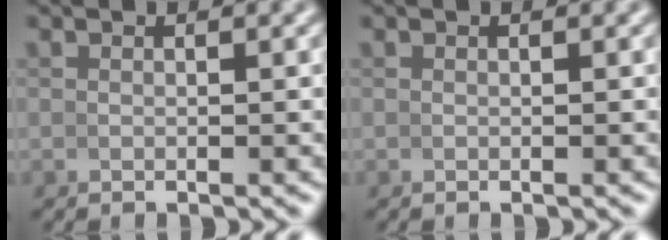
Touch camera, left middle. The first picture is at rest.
{"total": 0.0}